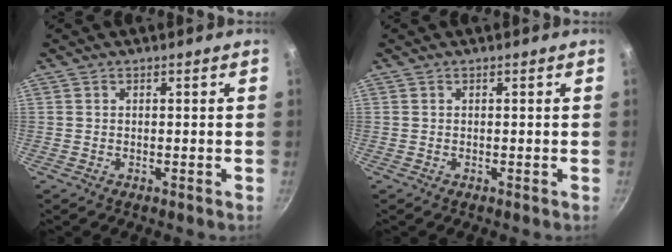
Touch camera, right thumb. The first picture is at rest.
{"total": 0.0}